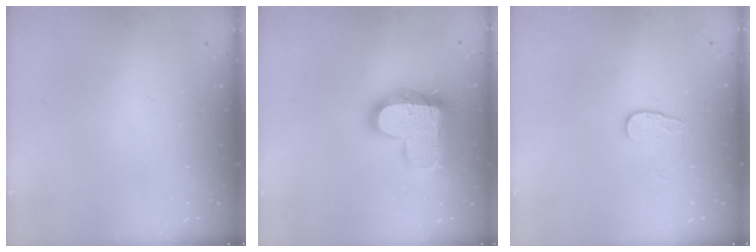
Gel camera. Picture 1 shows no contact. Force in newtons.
{"total": 19.9, "press": 19.9, "slide": 1.3}
{"total": 5.8, "press": 5.7, "slide": 0.5}